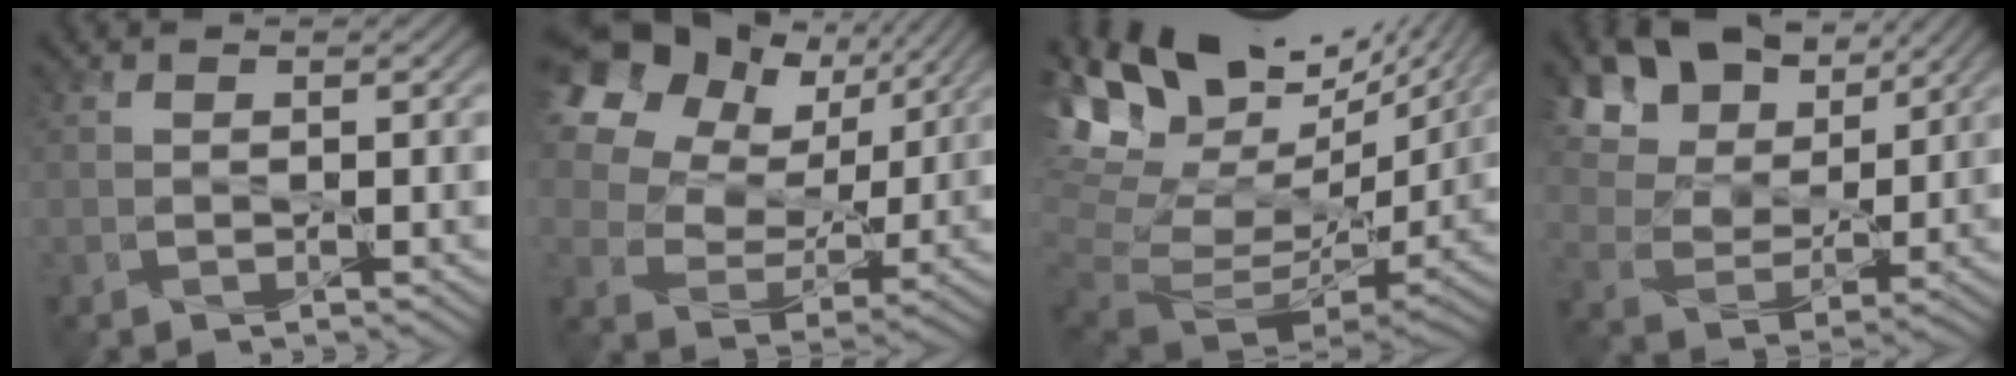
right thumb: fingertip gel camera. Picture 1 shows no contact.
{"total": 19.9, "force": [10.8, 13.8, 9.4], "torque": [-0.272, 0.077, 0.217]}
{"total": 16.7, "force": [10.1, 7.5, 11.0], "torque": [-0.214, 0.017, 0.202]}
{"total": 15.5, "force": [10.9, 8.7, 6.9], "torque": [-0.192, 0.017, 0.212]}